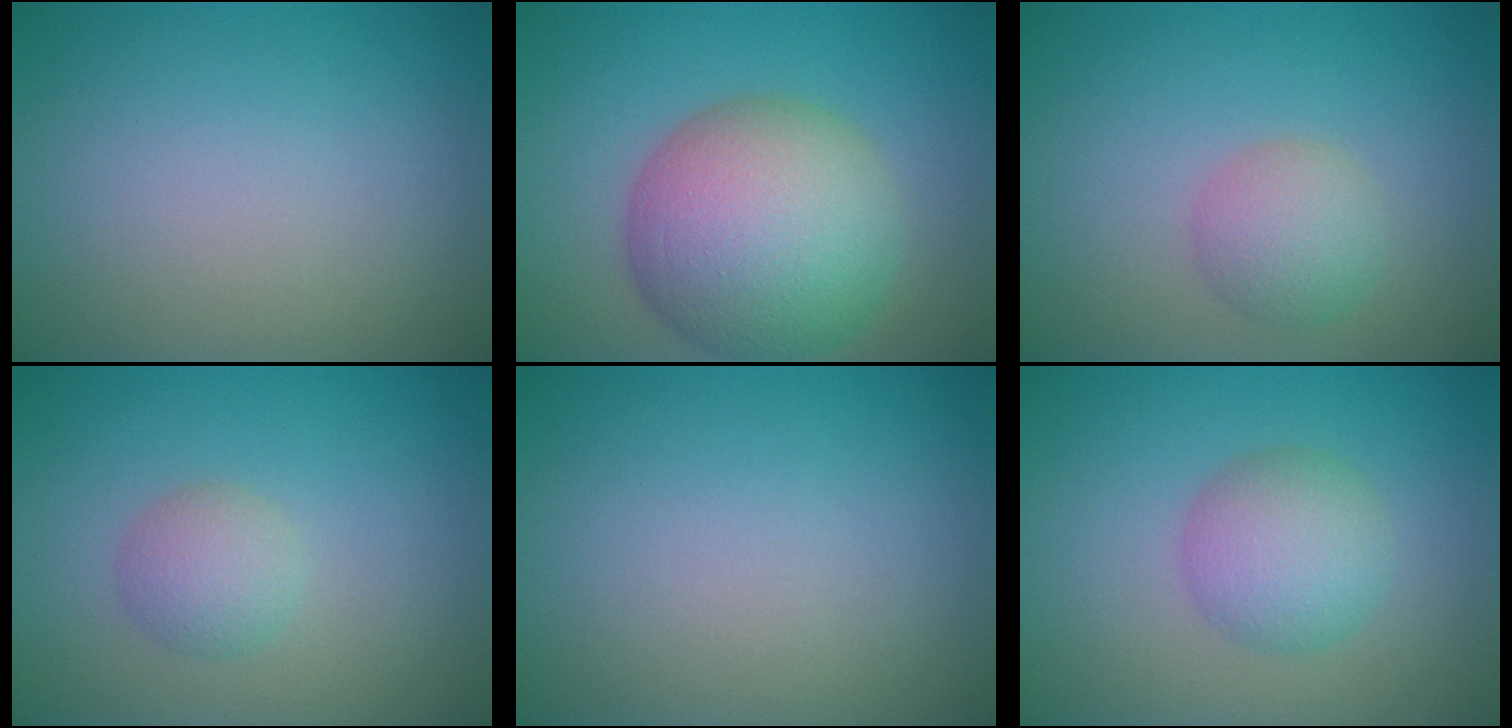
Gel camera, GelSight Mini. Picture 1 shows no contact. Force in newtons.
{"total": 11.0, "press": 11.0, "slide": 0.7}
{"total": 2.9, "press": 2.9, "slide": 0.1}
{"total": 2.3, "press": 2.3, "slide": 0.1}
{"total": 0.0}
{"total": 3.9, "press": 3.9, "slide": 0.2}